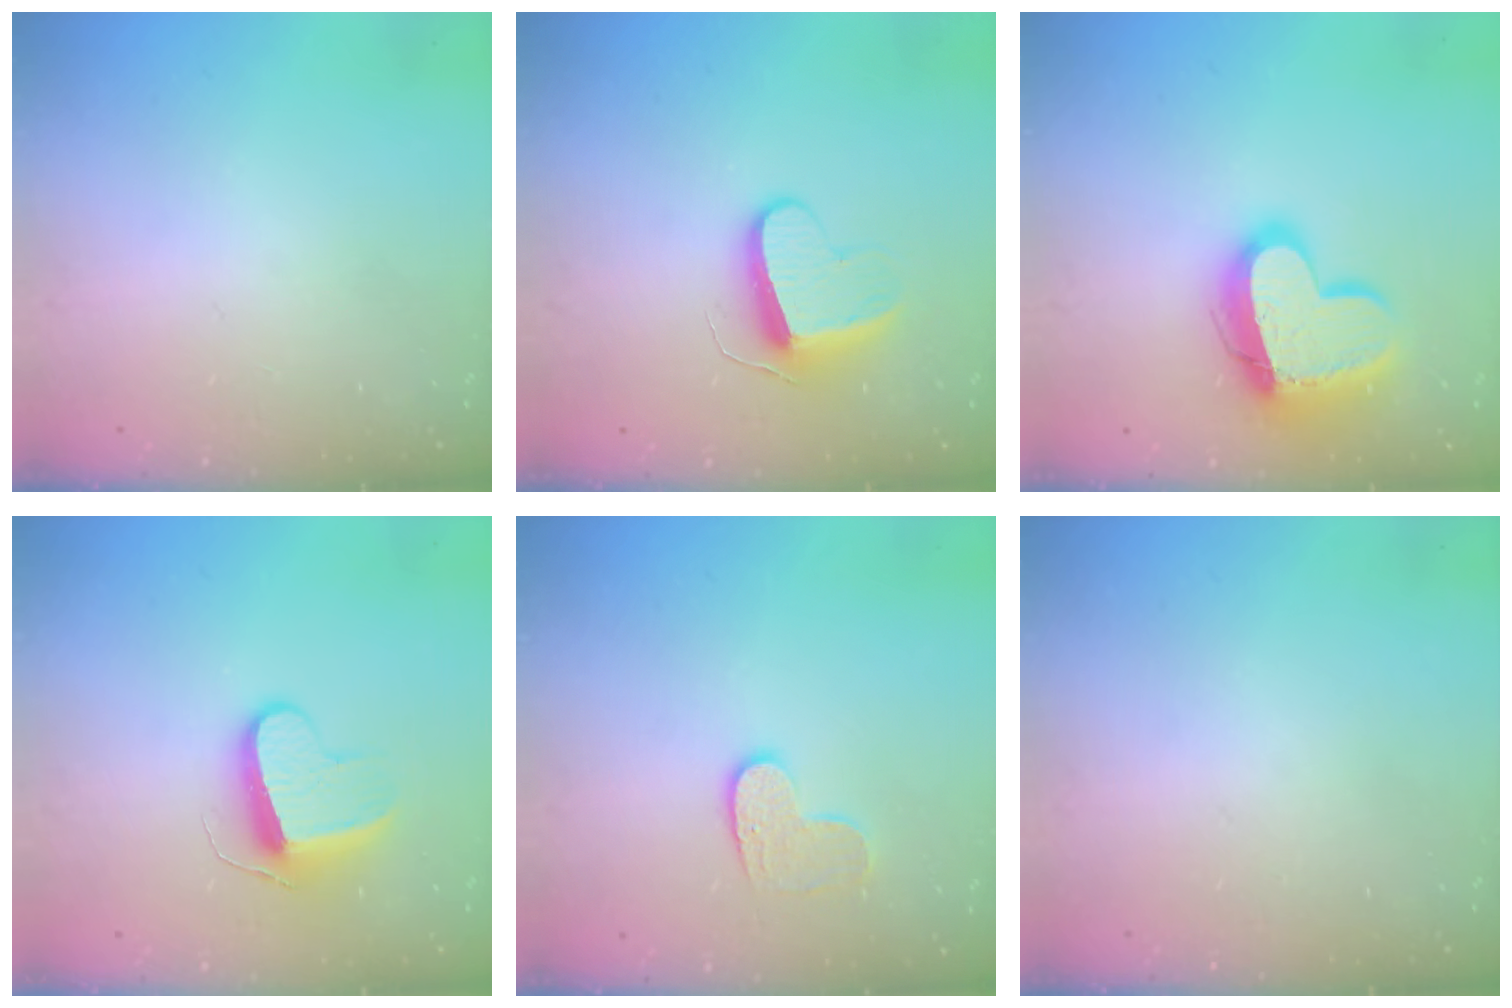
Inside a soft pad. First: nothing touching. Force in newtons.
{"total": 9.3, "press": 9.3, "slide": 0.1}
{"total": 16.9, "press": 16.8, "slide": 1.5}
{"total": 9.2, "press": 9.2, "slide": 0.2}
{"total": 7.0, "press": 7.0, "slide": 0.2}
{"total": 0.0}